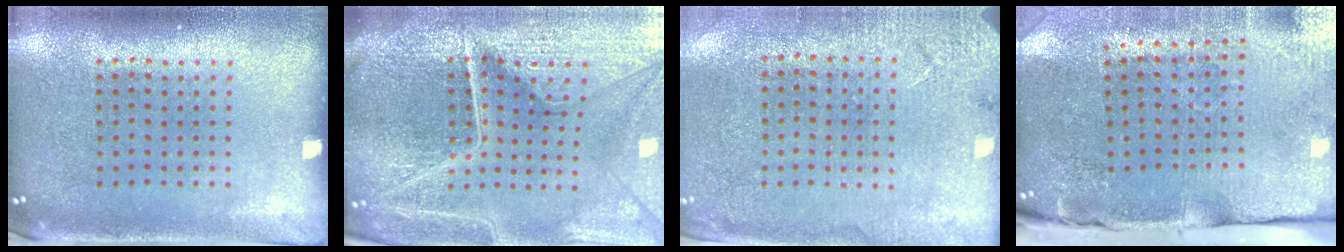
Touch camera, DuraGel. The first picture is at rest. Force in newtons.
{"total": 6.3, "press": 5.6, "slide": 2.9}
{"total": 2.6, "press": 2.5, "slide": 0.7}
{"total": 4.9, "press": 3.9, "slide": 2.9}